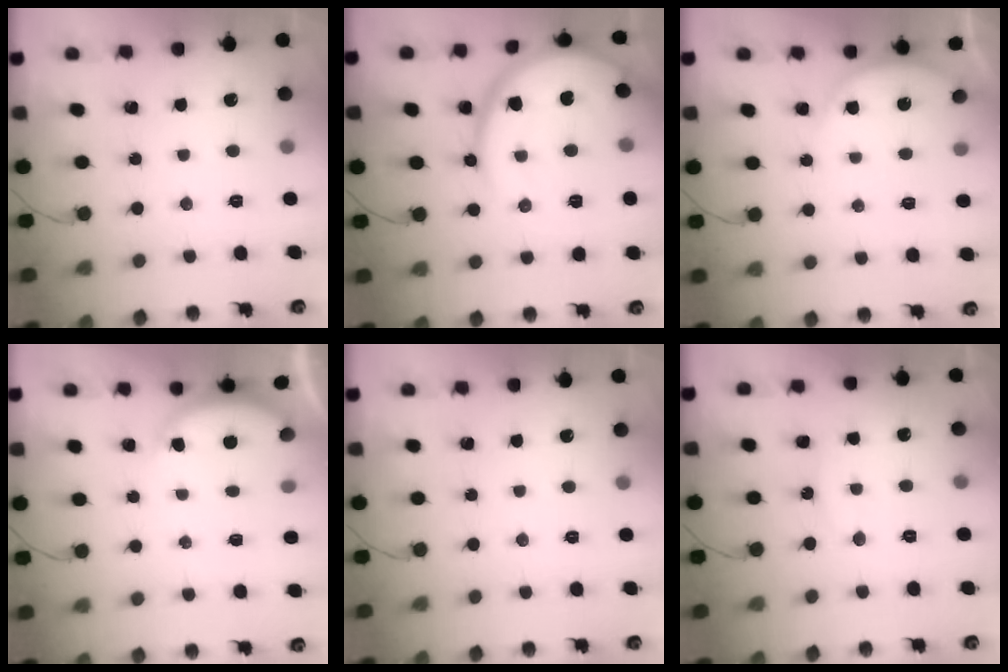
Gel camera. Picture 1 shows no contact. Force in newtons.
{"total": 15.3, "press": 15.3, "slide": 1.1}
{"total": 4.0, "press": 4.0, "slide": 0.6}
{"total": 2.6, "press": 2.6, "slide": 0.5}
{"total": 0.0}
{"total": 6.4, "press": 5.9, "slide": 2.5}